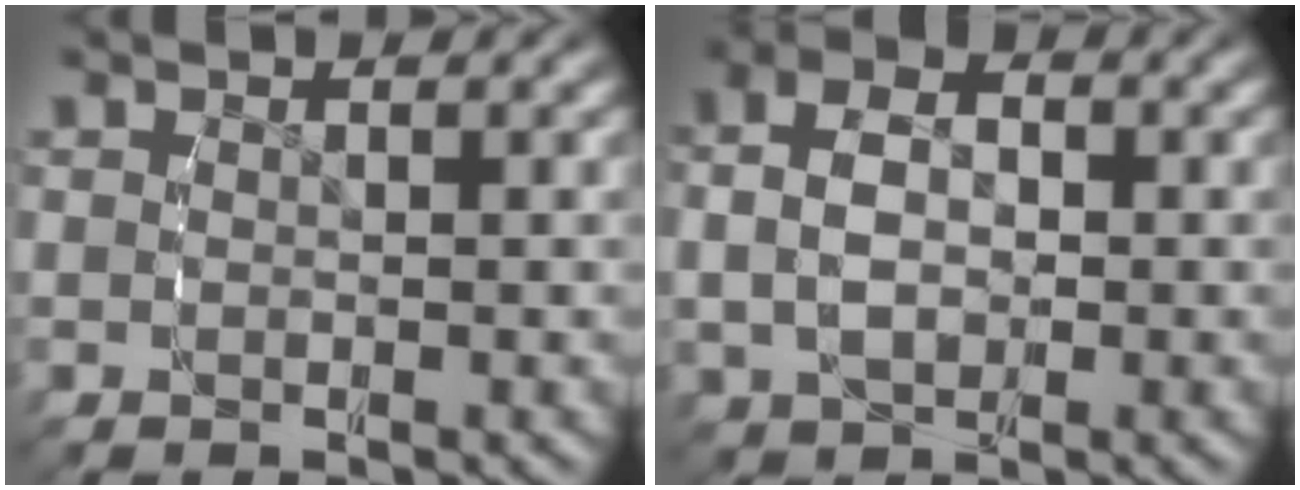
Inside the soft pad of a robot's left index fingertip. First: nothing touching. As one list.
[{"total": 5.6, "force": [0.5, 4.0, 3.9], "torque": [-0.079, -0.006, 0.013]}]